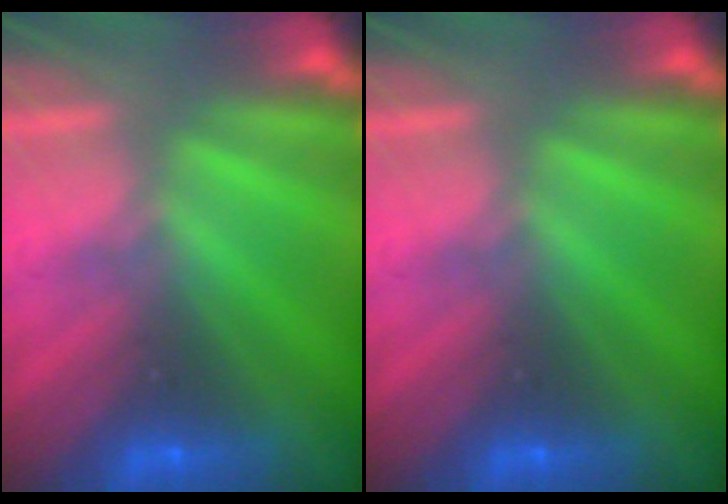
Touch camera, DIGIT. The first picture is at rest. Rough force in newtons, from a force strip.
{"total": 0.0}